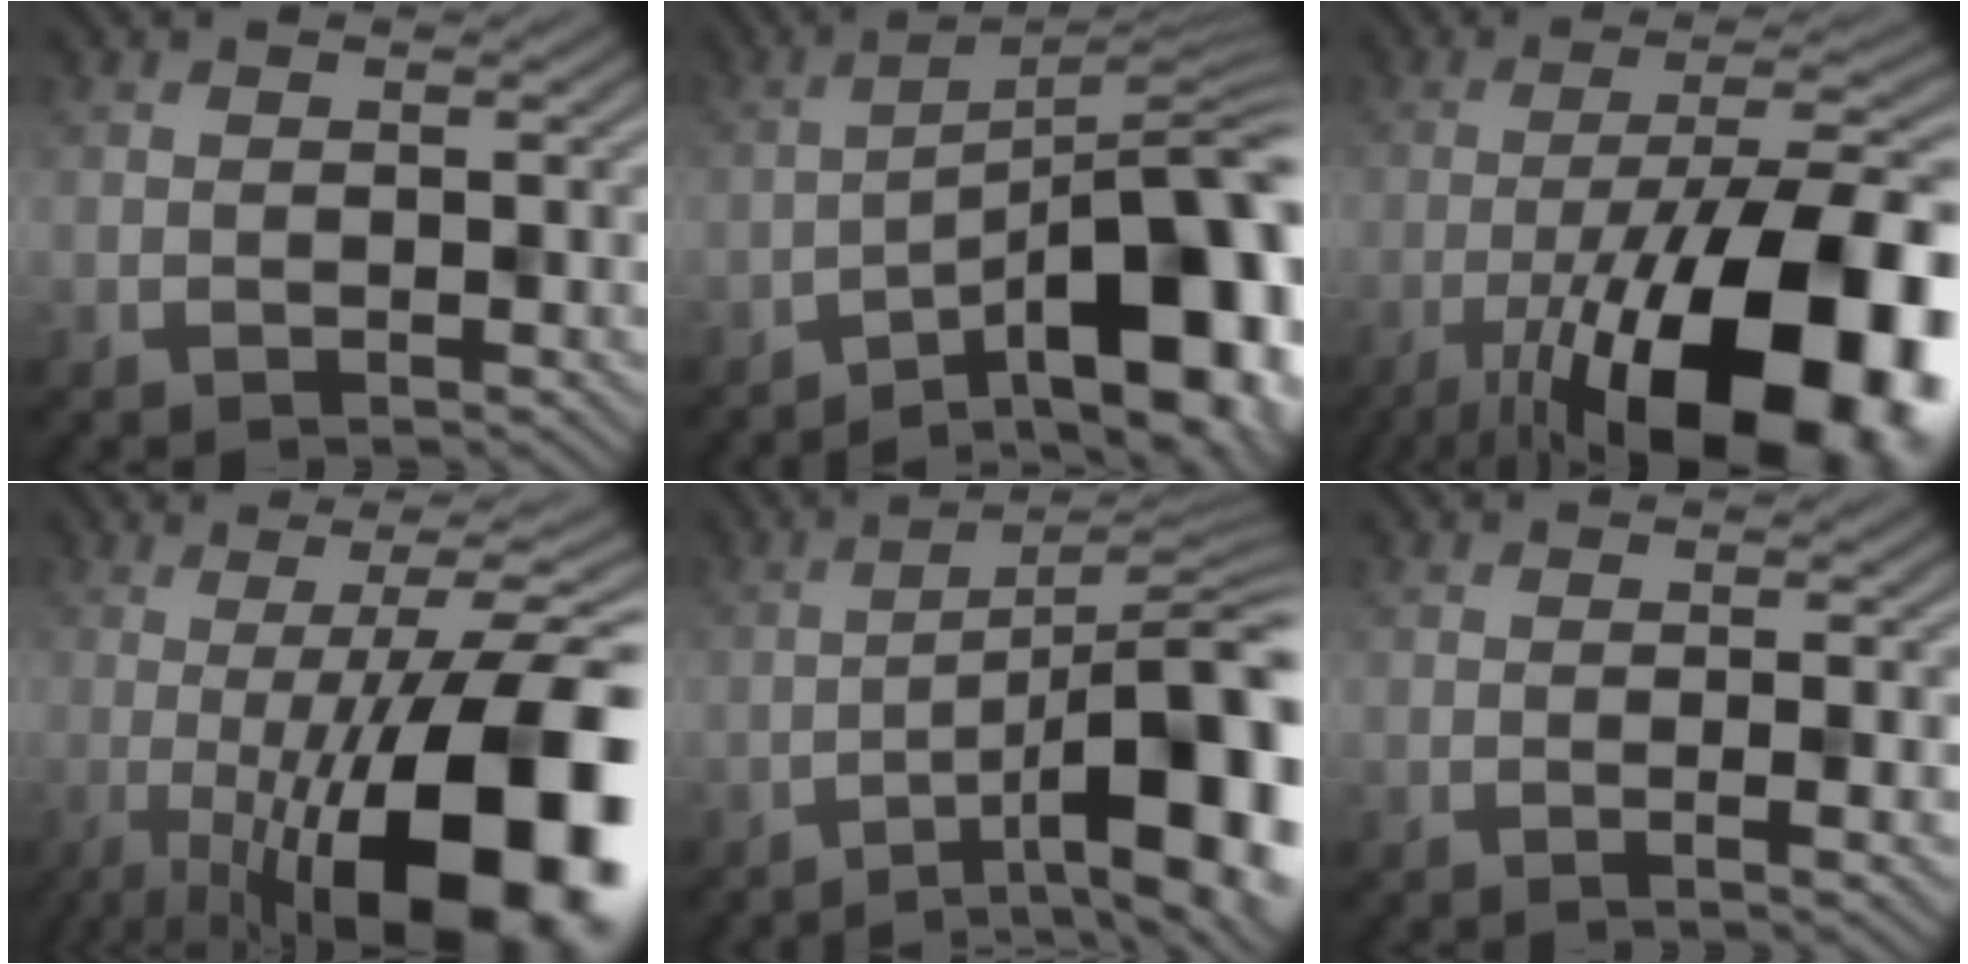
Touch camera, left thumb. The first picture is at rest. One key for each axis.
{"total": 14.6, "fx": -7.2, "fy": 4.4, "fz": 11.9, "tx": -0.152, "ty": 0.014, "tz": -0.107}
{"total": 20.6, "fx": -9.5, "fy": 6.6, "fz": 17.0, "tx": -0.253, "ty": -0.002, "tz": -0.156}
{"total": 20.0, "fx": -5.1, "fy": 5.6, "fz": 18.5, "tx": -0.222, "ty": 0.001, "tz": -0.081}
{"total": 14.1, "fx": -5.6, "fy": 3.6, "fz": 12.4, "tx": -0.151, "ty": 0.016, "tz": -0.081}
{"total": 2.3, "fx": -0.6, "fy": 0.2, "fz": 2.2, "tx": -0.038, "ty": 0.005, "tz": -0.012}